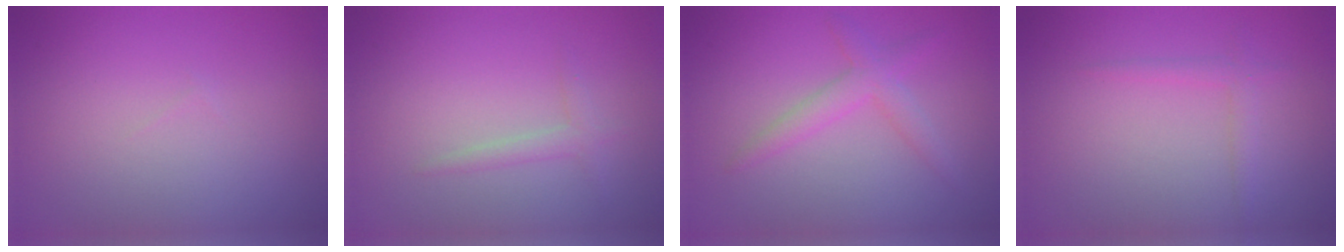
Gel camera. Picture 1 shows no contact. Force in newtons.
{"total": 1.4, "press": 1.4, "slide": 0.1}
{"total": 2.4, "press": 2.4, "slide": 0.2}
{"total": 1.4, "press": 1.4, "slide": 0.0}